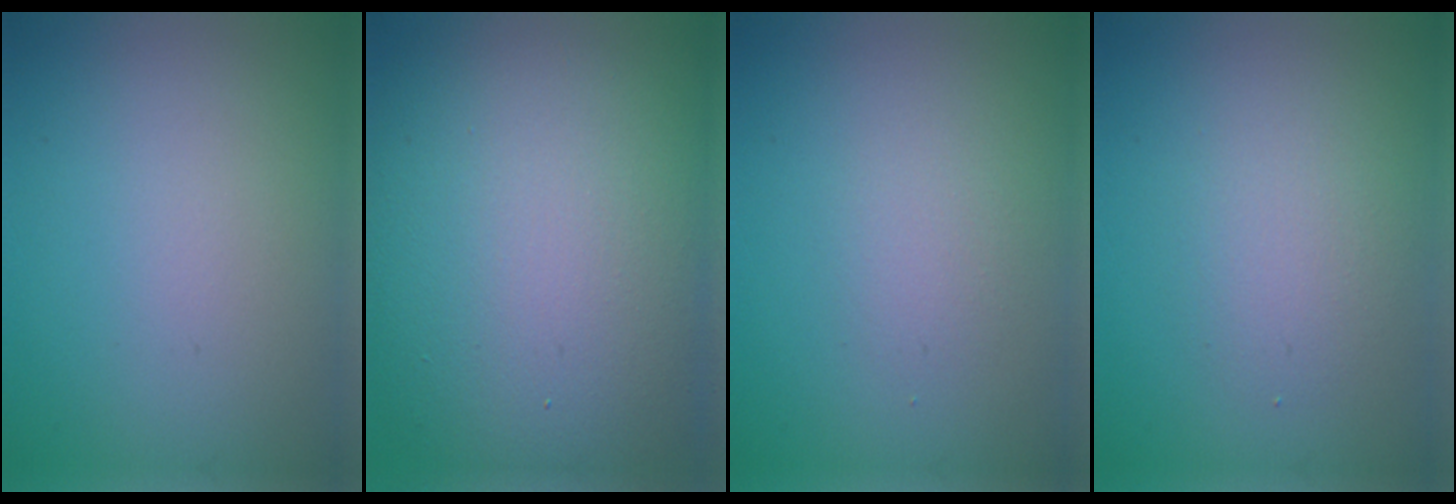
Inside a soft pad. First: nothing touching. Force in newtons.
{"total": 16.5, "press": 16.5, "slide": 0.9}
{"total": 1.4, "press": 1.4, "slide": 0.1}
{"total": 2.2, "press": 2.2, "slide": 0.1}